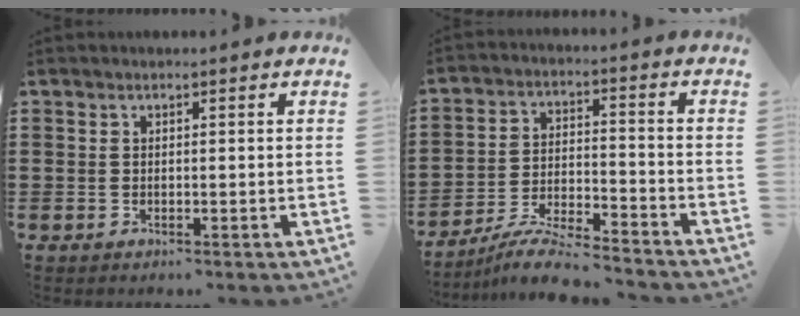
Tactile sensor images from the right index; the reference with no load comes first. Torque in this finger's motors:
{"motor_torque": [-0.09, 0.18, 0.10, -0.01]}